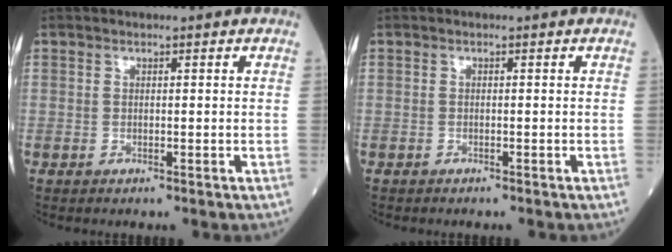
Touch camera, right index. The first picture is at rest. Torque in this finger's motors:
{"motor_torque": [-0.50, -0.09, 0.01, -0.01]}